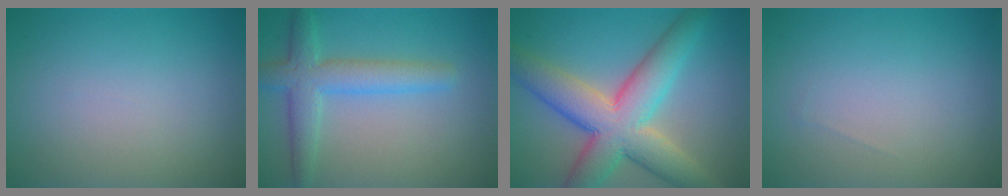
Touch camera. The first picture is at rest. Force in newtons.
{"total": 4.5, "press": 4.5, "slide": 0.1}
{"total": 9.7, "press": 9.7, "slide": 0.2}
{"total": 0.0}